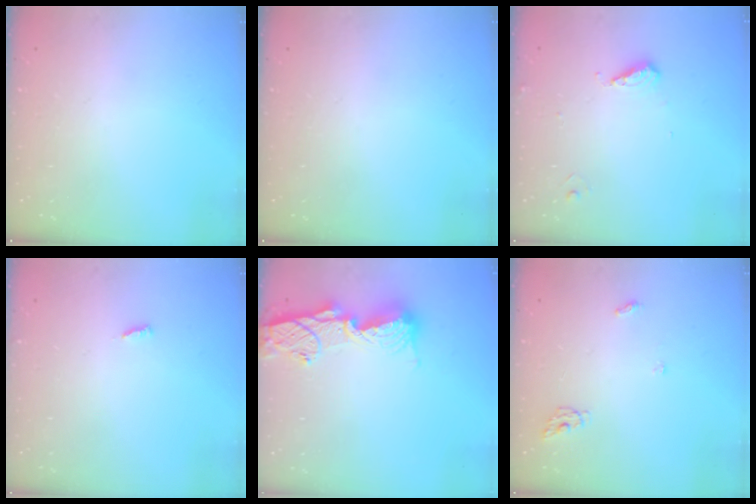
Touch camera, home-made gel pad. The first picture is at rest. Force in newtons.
{"total": 0.0}
{"total": 5.0, "press": 4.9, "slide": 0.6}
{"total": 3.0, "press": 3.0, "slide": 0.0}
{"total": 12.9, "press": 12.9, "slide": 1.2}
{"total": 5.0, "press": 5.0, "slide": 0.3}